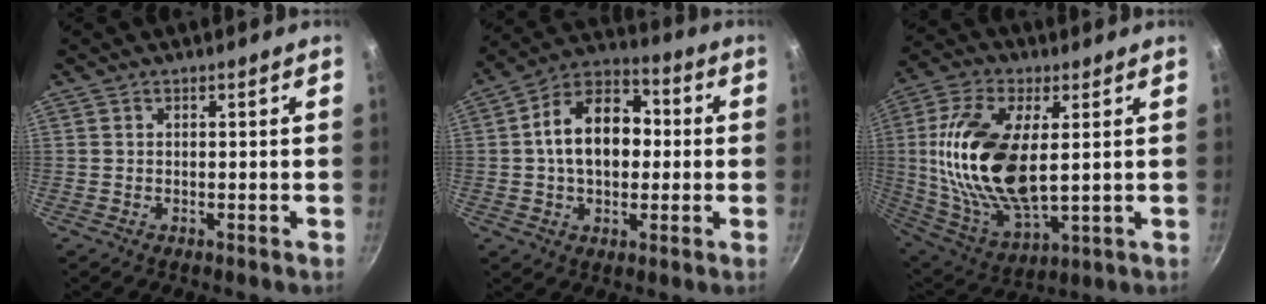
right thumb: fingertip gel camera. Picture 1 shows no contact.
{"total": 15.5, "force": [0.7, 10.6, 11.3], "torque": [-0.143, 0.032, -0.007]}
{"total": 21.3, "force": [2.7, 10.6, 18.3], "torque": [-0.358, -0.008, 0.055]}